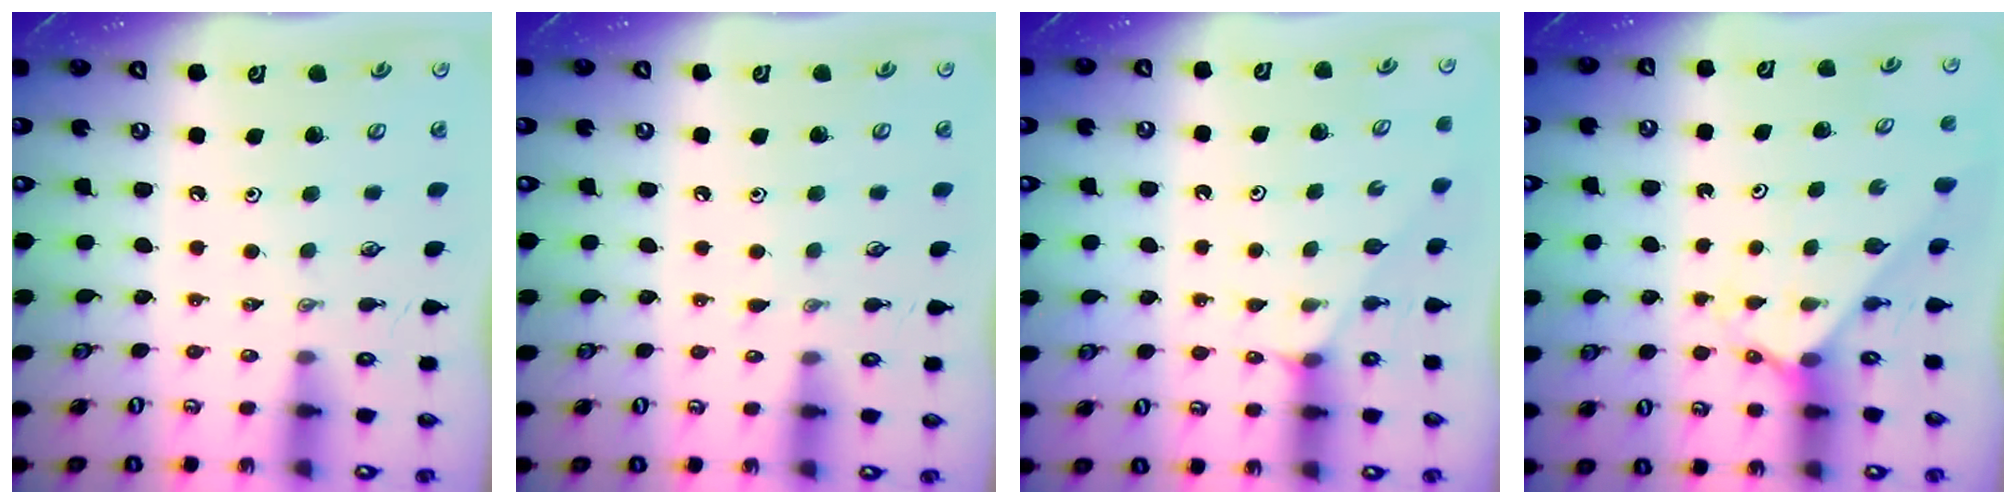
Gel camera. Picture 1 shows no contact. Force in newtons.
{"total": 4.5, "press": 4.4, "slide": 0.5}
{"total": 2.9, "press": 2.8, "slide": 0.5}
{"total": 2.3, "press": 2.3, "slide": 0.2}